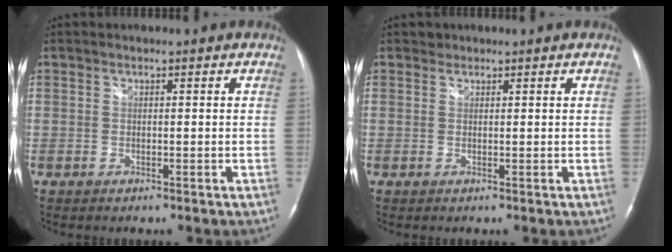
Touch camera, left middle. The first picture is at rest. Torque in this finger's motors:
{"motor_torque": [0.01, 0.03, -0.09, -0.01]}